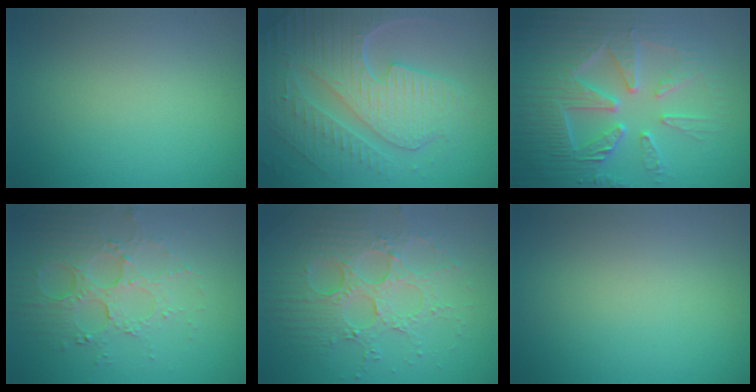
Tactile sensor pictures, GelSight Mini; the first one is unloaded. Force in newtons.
{"total": 9.9, "press": 6.5, "slide": 7.4}
{"total": 8.6, "press": 6.2, "slide": 6.0}
{"total": 5.3, "press": 3.7, "slide": 3.7}
{"total": 5.1, "press": 4.6, "slide": 2.3}
{"total": 0.0}